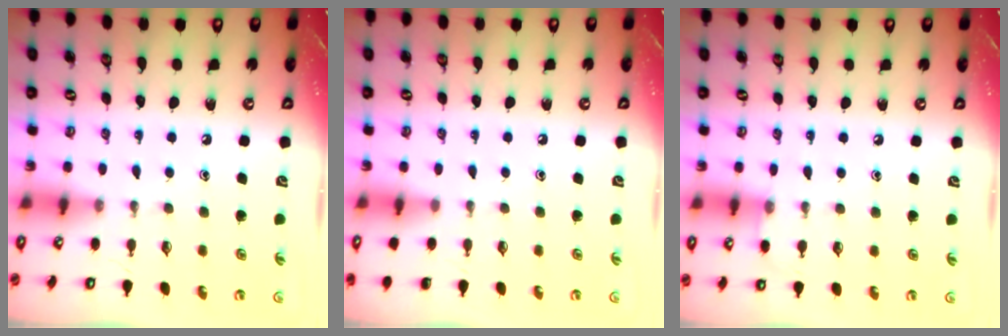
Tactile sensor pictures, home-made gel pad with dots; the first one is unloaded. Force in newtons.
{"total": 0.0}
{"total": 4.3, "press": 4.2, "slide": 0.4}